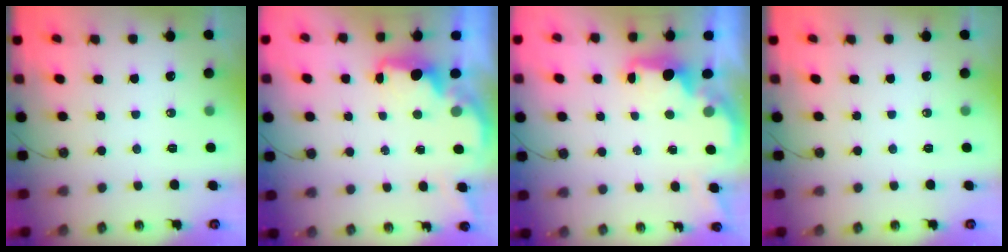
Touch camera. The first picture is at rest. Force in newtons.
{"total": 2.0, "press": 1.8, "slide": 0.8}
{"total": 2.0, "press": 1.9, "slide": 0.7}
{"total": 0.0}